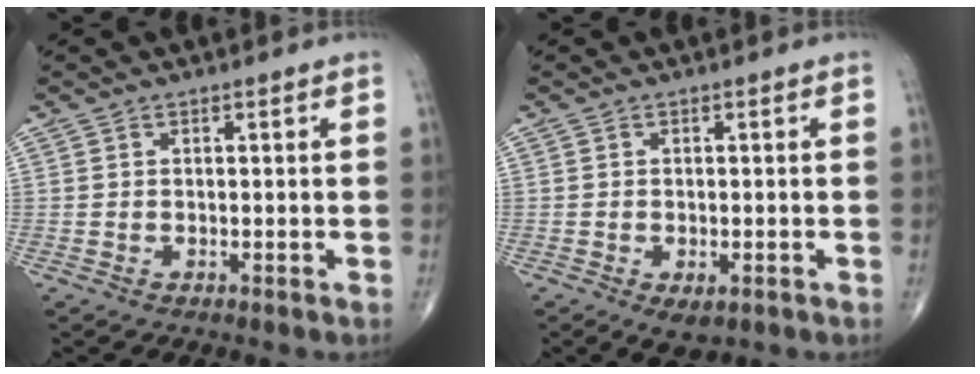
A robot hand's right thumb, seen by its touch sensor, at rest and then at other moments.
{"total": 3.8, "force": [-1.5, 2.0, 2.9], "torque": [-0.044, 0.000, -0.016]}